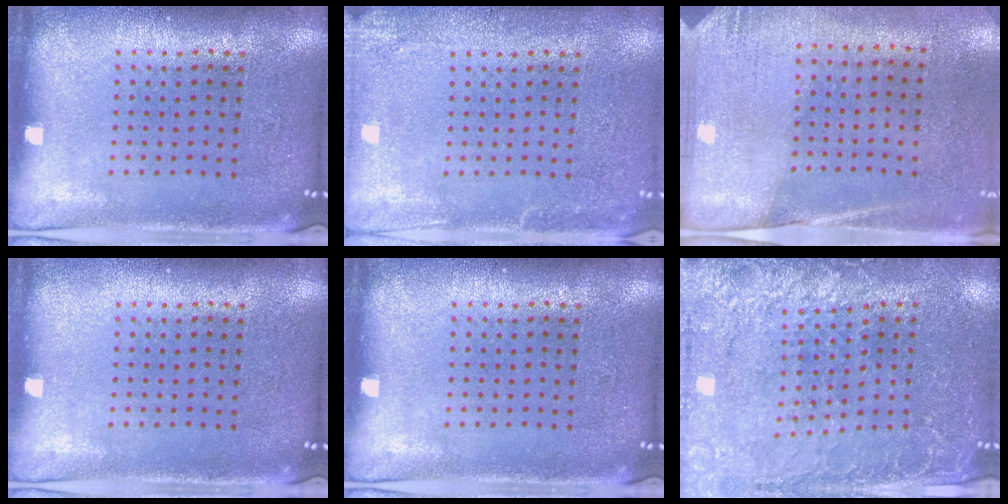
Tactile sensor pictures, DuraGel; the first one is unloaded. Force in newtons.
{"total": 2.3, "press": 2.3, "slide": 0.3}
{"total": 2.6, "press": 2.3, "slide": 1.3}
{"total": 0.0}
{"total": 0.0}
{"total": 2.9, "press": 2.8, "slide": 0.7}